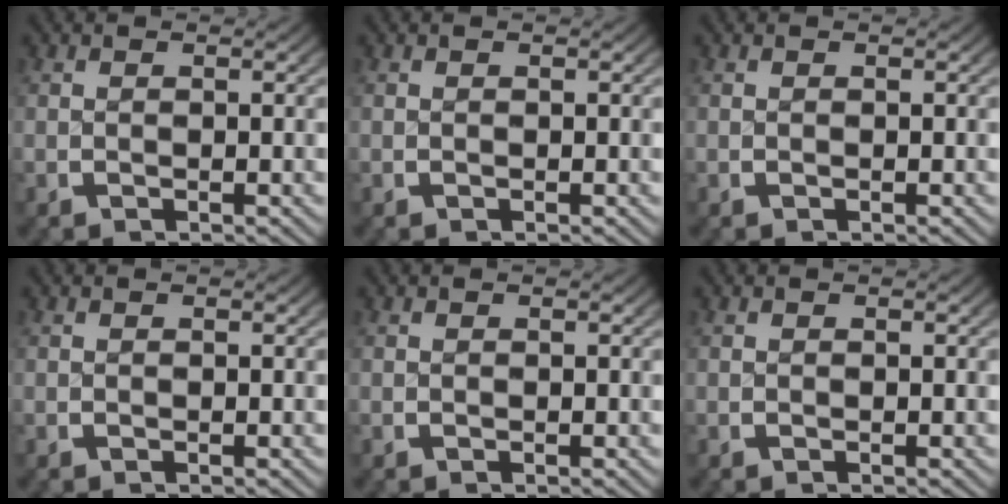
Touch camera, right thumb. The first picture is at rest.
{"total": 0.0}
{"total": 0.0}
{"total": 0.0}
{"total": 0.0}
{"total": 0.0}